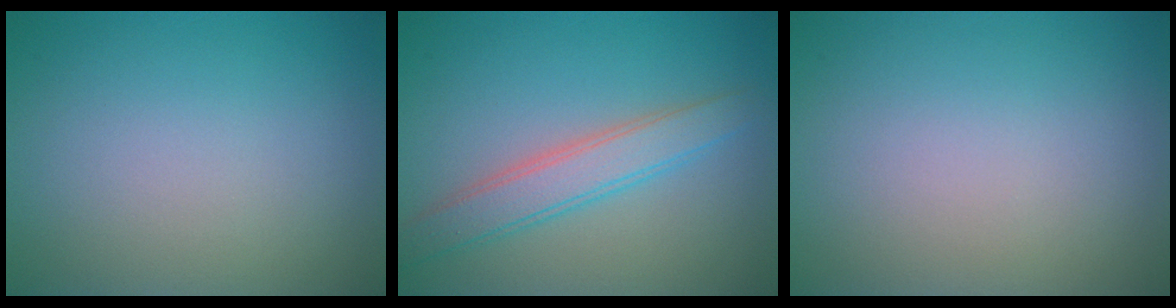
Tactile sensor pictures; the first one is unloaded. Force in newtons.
{"total": 3.6, "press": 3.5, "slide": 0.2}
{"total": 0.0}